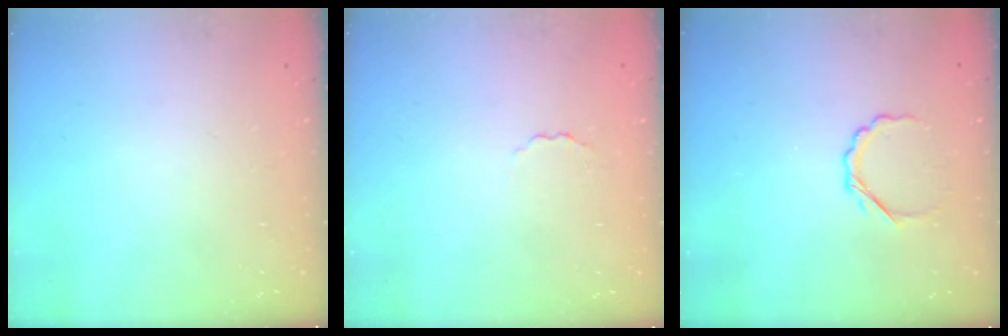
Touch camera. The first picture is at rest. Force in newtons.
{"total": 2.0, "press": 1.9, "slide": 0.6}
{"total": 4.1, "press": 3.9, "slide": 1.1}